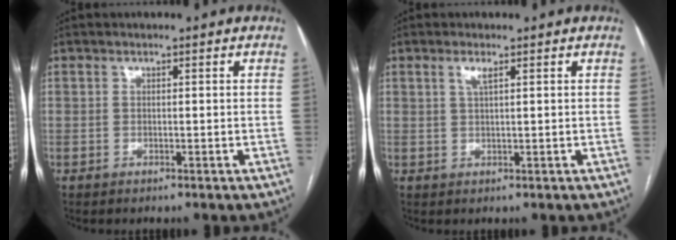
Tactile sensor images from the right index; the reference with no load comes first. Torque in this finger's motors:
{"motor_torque": [0.35, 0.40, 0.24, 0.04]}